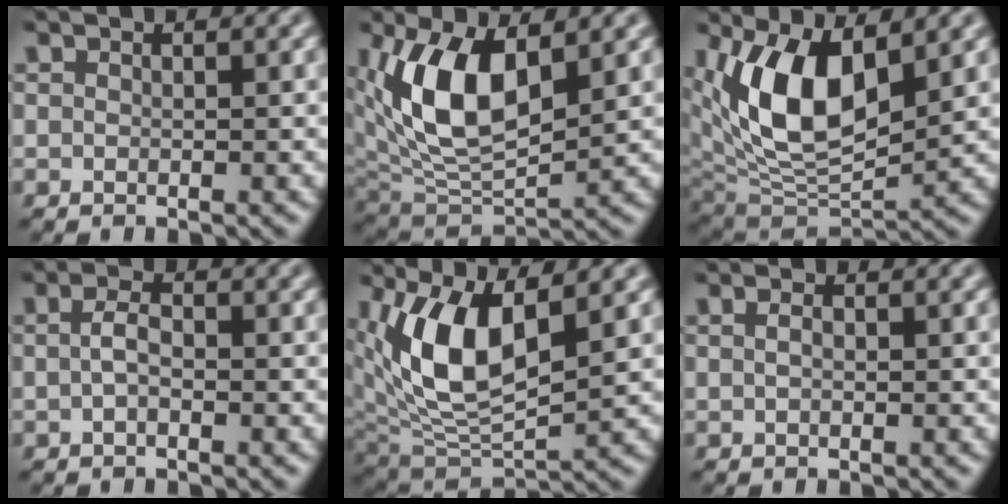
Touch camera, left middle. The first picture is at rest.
{"total": 8.6, "force": [2.6, 4.3, 7.0], "torque": [-0.144, -0.008, 0.048]}
{"total": 9.5, "force": [3.0, 4.8, 7.7], "torque": [-0.150, -0.018, 0.053]}
{"total": 1.7, "force": [-0.2, 0.8, 1.5], "torque": [-0.033, 0.005, -0.008]}
{"total": 8.4, "force": [2.6, 3.9, 7.0], "torque": [-0.150, -0.014, 0.050]}
{"total": 0.9, "force": [0.2, 0.5, 0.7], "torque": [-0.011, -0.006, 0.002]}